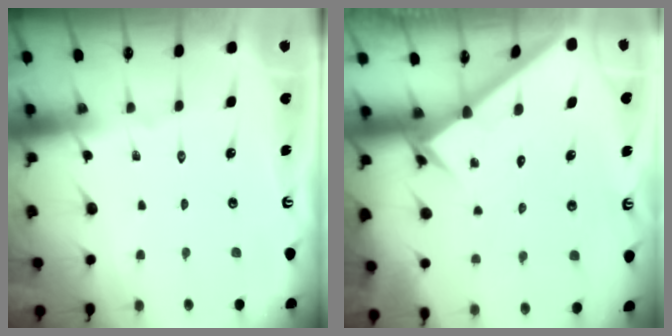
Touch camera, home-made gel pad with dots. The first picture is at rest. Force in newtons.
{"total": 1.8, "press": 1.8, "slide": 0.2}